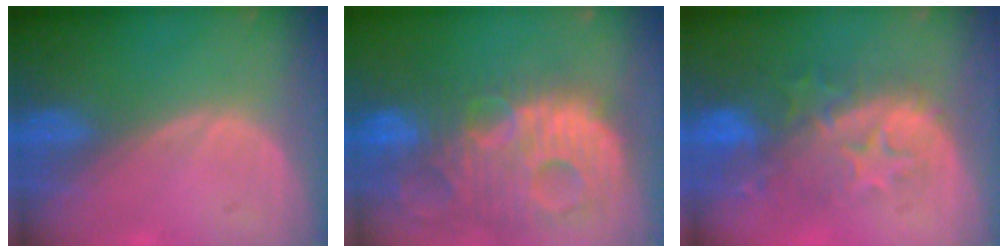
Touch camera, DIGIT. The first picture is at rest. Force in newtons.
{"total": 14.1, "press": 12.2, "slide": 7.1}
{"total": 9.8, "press": 9.1, "slide": 3.5}